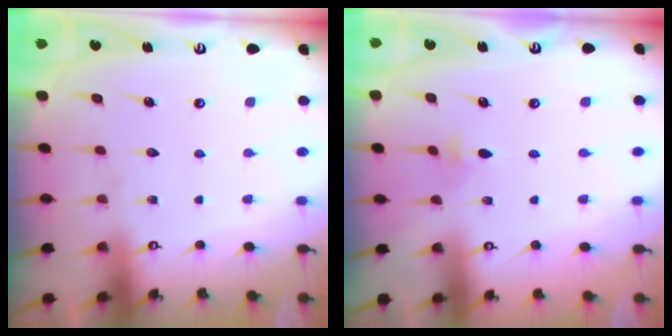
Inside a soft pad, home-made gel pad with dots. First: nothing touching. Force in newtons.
{"total": 2.9, "press": 2.8, "slide": 0.8}